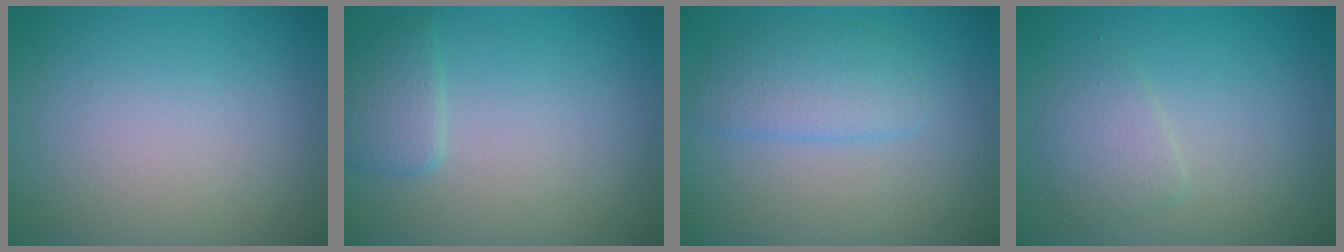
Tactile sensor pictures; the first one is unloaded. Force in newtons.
{"total": 1.9, "press": 1.9, "slide": 0.1}
{"total": 2.8, "press": 2.8, "slide": 0.1}
{"total": 1.9, "press": 1.9, "slide": 0.0}